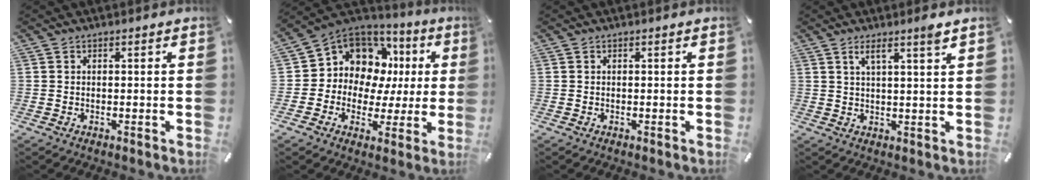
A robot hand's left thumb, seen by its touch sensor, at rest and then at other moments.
{"total": 12.0, "force": [4.5, 10.4, 3.8], "torque": [-0.088, -0.043, 0.094]}
{"total": 0.0}
{"total": 4.6, "force": [2.9, 0.2, 3.6], "torque": [-0.069, -0.008, 0.046]}